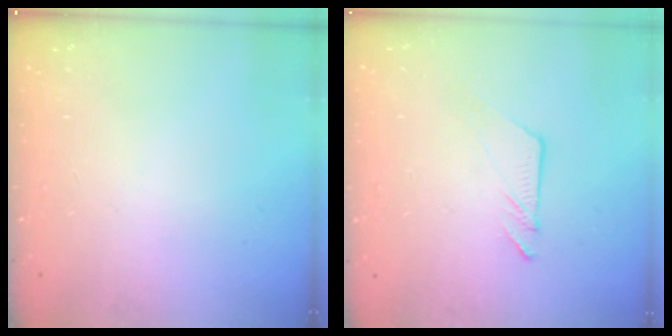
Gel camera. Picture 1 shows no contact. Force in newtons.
{"total": 5.9, "press": 5.8, "slide": 0.9}